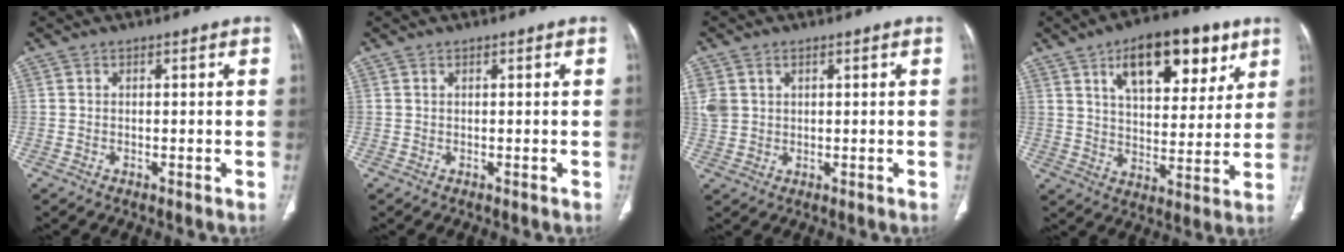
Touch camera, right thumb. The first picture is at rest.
{"total": 0.0}
{"total": 5.6, "force": [1.5, 4.6, 2.9], "torque": [-0.077, 0.004, 0.041]}
{"total": 18.2, "force": [9.1, 8.8, 13.0], "torque": [-0.144, -0.028, 0.143]}